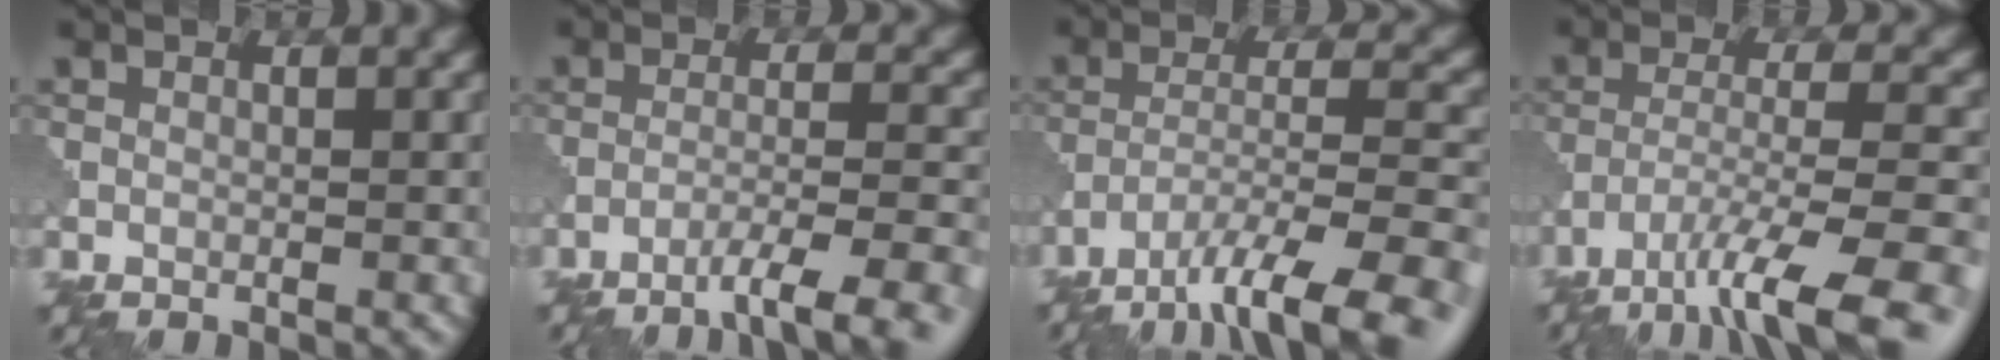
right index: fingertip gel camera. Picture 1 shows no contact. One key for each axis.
{"total": 6.6, "fx": -4.3, "fy": 0.9, "fz": 4.9, "tx": -0.067, "ty": 0.006, "tz": -0.066}
{"total": 11.3, "fx": -8.1, "fy": 2.8, "fz": 7.5, "tx": -0.128, "ty": -0.009, "tz": -0.124}
{"total": 9.9, "fx": -6.8, "fy": 2.1, "fz": 6.9, "tx": -0.120, "ty": -0.003, "tz": -0.111}